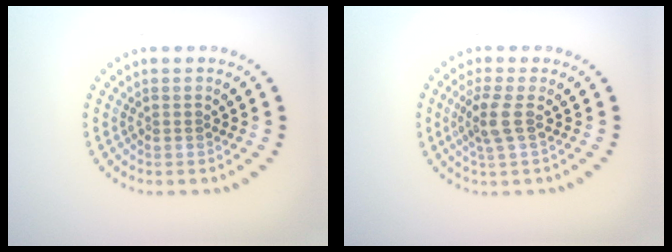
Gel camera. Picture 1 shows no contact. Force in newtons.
{"total": 2.3, "press": 1.8, "slide": 1.4}